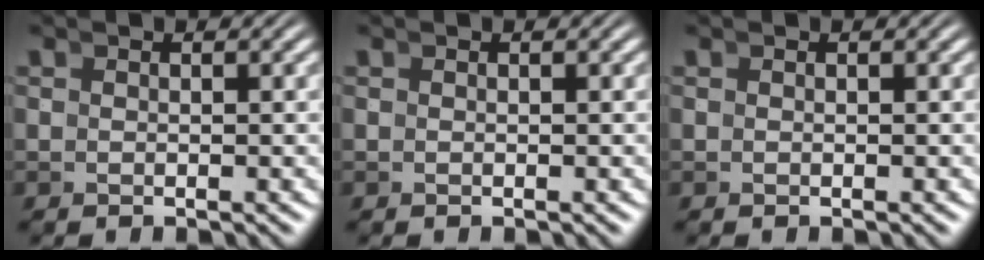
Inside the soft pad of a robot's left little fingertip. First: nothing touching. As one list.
[{"total": 0.0}, {"total": 0.0}]